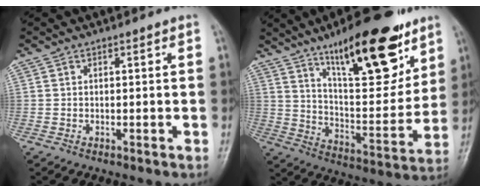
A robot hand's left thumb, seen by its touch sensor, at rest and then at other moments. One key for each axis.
{"total": 22.3, "fx": 14.0, "fy": 7.3, "fz": 15.7, "tx": -0.200, "ty": -0.070, "tz": 0.230}